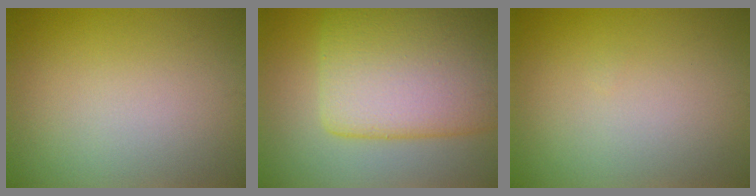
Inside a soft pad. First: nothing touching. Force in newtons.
{"total": 11.7, "press": 11.6, "slide": 0.8}
{"total": 0.0}